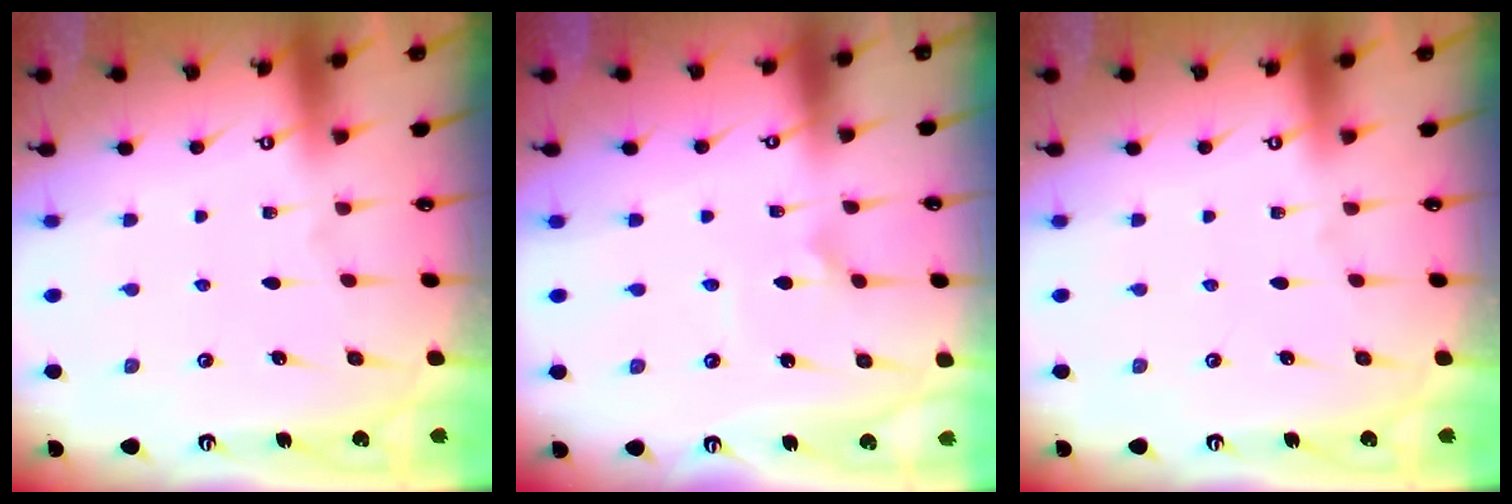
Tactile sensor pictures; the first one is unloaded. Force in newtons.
{"total": 2.2, "press": 2.2, "slide": 0.1}
{"total": 0.0}